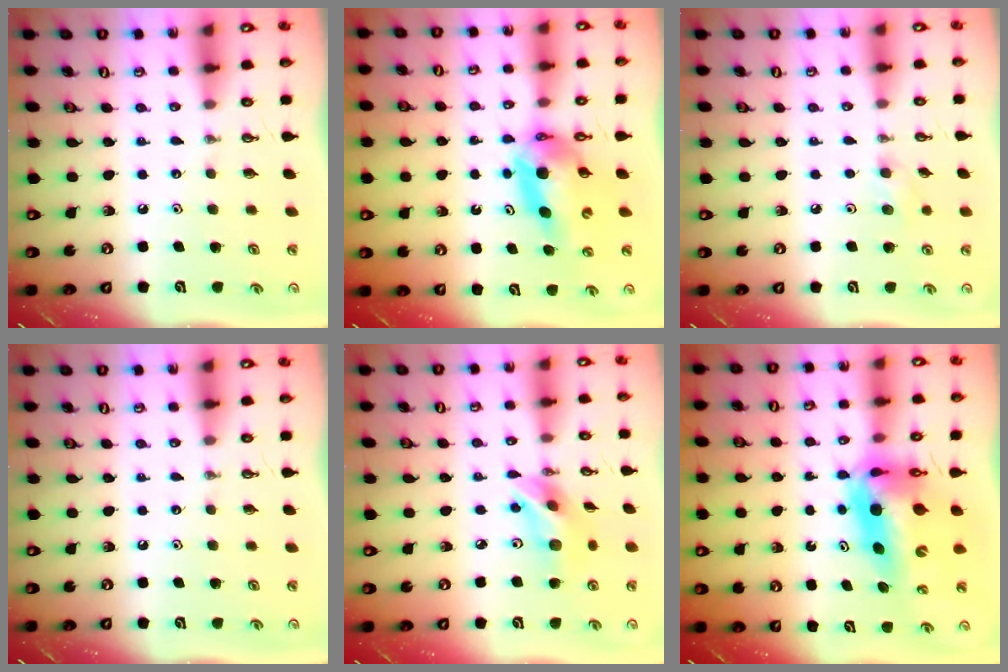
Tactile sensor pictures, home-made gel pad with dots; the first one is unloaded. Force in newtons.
{"total": 9.8, "press": 9.8, "slide": 1.0}
{"total": 7.2, "press": 6.8, "slide": 2.1}
{"total": 0.0}
{"total": 13.4, "press": 13.0, "slide": 3.3}
{"total": 14.0, "press": 13.6, "slide": 3.6}